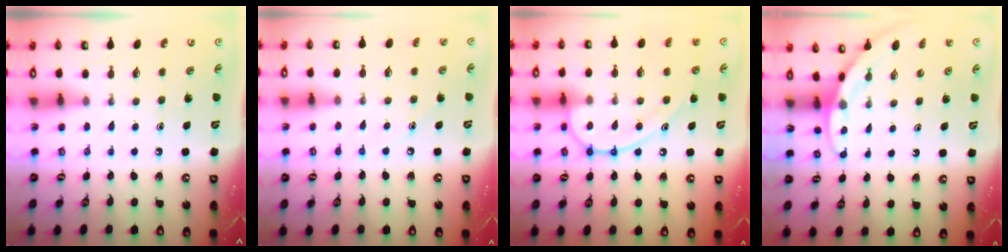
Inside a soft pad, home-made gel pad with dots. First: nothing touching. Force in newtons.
{"total": 4.3, "press": 4.3, "slide": 0.5}
{"total": 17.0, "press": 16.9, "slide": 1.7}
{"total": 4.6, "press": 4.5, "slide": 0.3}